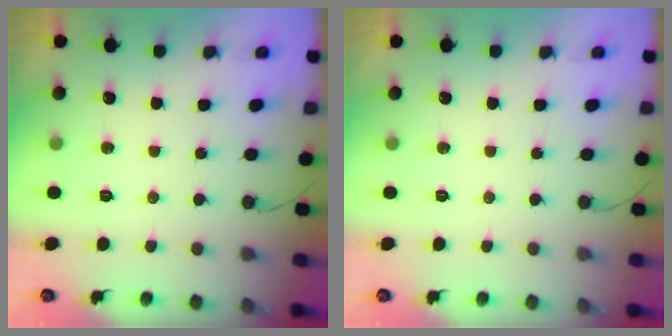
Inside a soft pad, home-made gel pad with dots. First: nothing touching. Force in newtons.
{"total": 0.0}